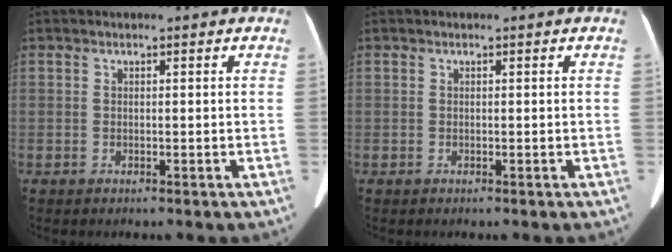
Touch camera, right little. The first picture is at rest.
{"total": 0.0}